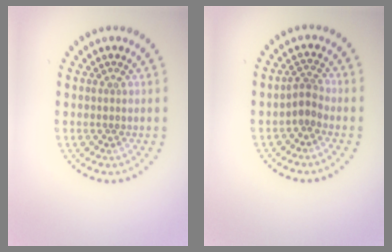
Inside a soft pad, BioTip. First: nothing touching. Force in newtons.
{"total": 1.9, "press": 1.5, "slide": 1.3}